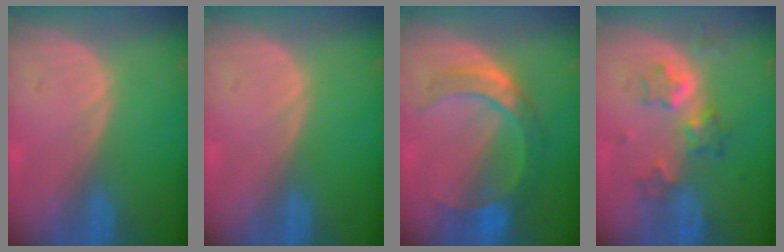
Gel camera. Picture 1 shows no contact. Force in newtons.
{"total": 0.0}
{"total": 7.3, "press": 7.2, "slide": 1.5}
{"total": 5.6, "press": 5.6, "slide": 0.4}